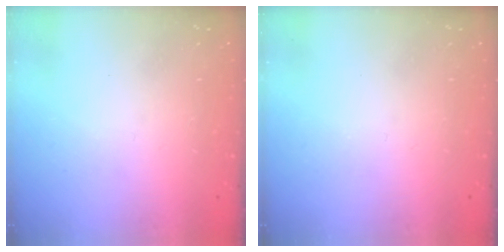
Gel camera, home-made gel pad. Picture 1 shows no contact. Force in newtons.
{"total": 0.0}